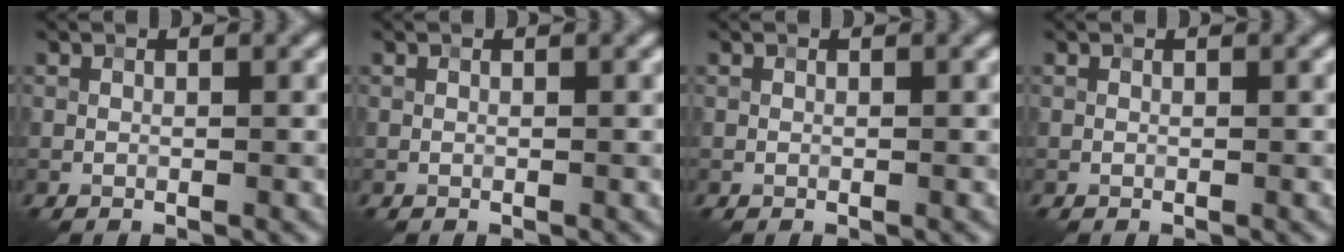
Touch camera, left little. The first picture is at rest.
{"total": 0.0}
{"total": 0.0}
{"total": 0.0}